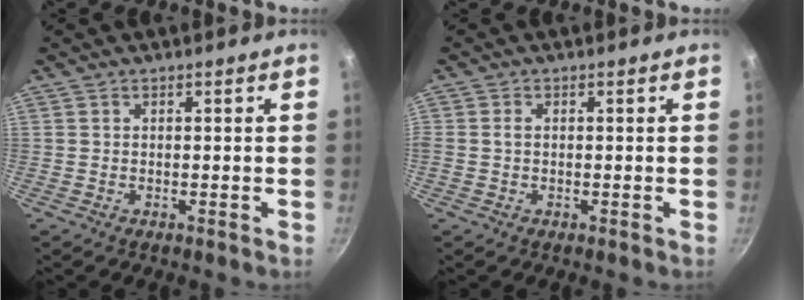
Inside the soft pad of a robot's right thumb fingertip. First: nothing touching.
{"total": 1.0, "force": [0.0, 0.7, 0.7], "torque": [-0.013, 0.001, -0.002]}